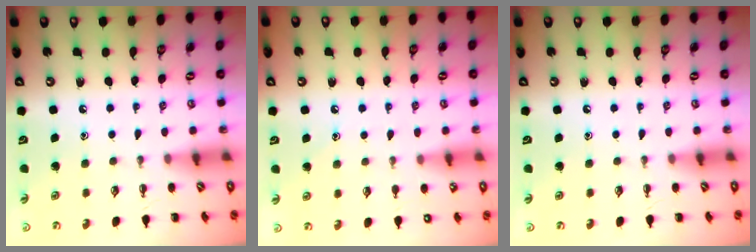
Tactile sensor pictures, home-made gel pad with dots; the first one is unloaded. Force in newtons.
{"total": 7.0, "press": 6.7, "slide": 1.9}
{"total": 0.0}